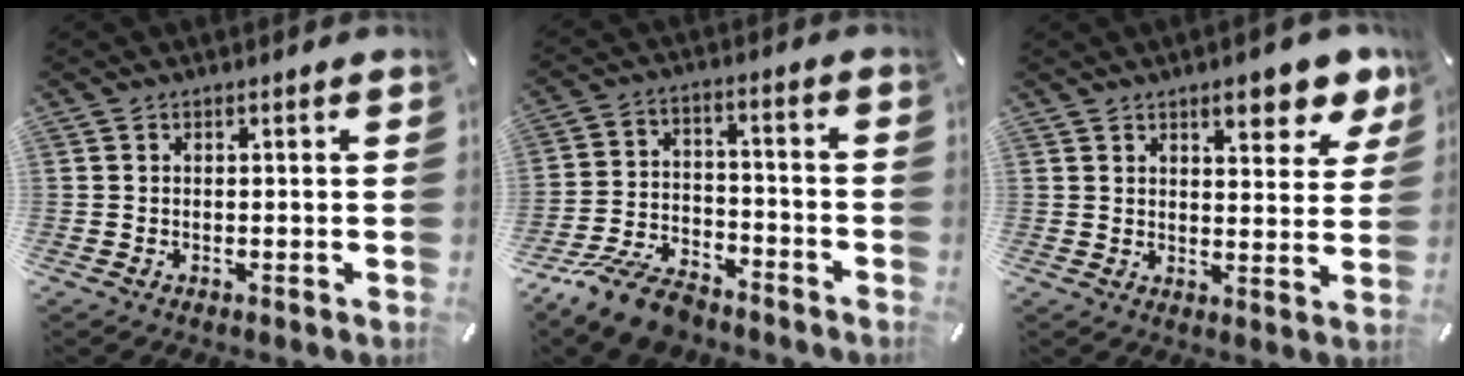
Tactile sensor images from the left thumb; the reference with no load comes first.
{"total": 12.2, "force": [-9.6, 5.1, 5.4], "torque": [-0.094, 0.058, -0.180]}
{"total": 9.4, "force": [6.4, 3.8, 5.7], "torque": [-0.071, -0.032, 0.105]}